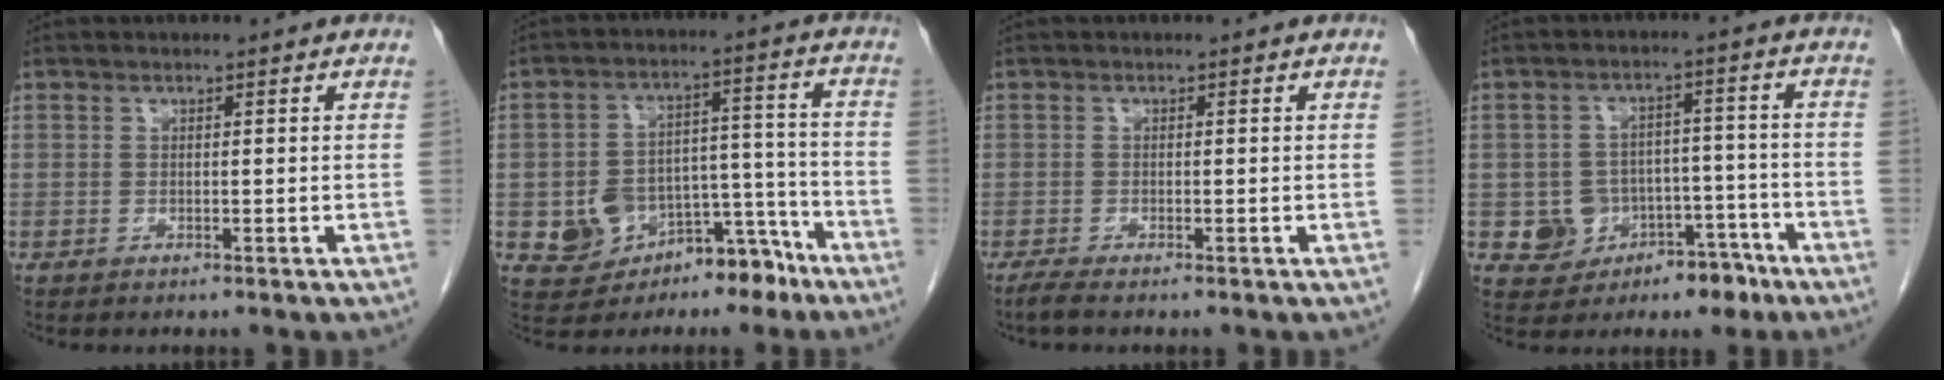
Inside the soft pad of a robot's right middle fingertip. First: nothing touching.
{"total": 11.1, "force": [-6.4, 6.9, 6.0], "torque": [-0.086, 0.040, -0.087]}
{"total": 1.4, "force": [-1.2, -0.1, 0.8], "torque": [-0.028, -0.008, -0.026]}
{"total": 8.3, "force": [-4.1, 6.8, 2.4], "torque": [-0.027, 0.030, -0.050]}